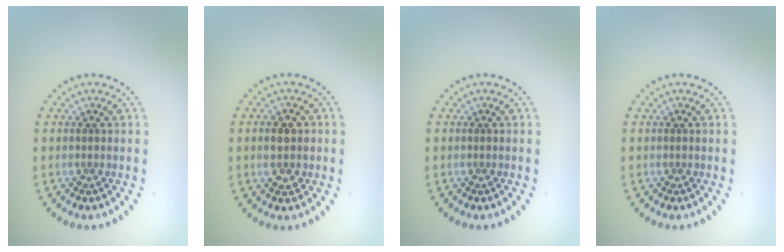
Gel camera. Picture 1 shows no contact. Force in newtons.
{"total": 2.9, "press": 2.9, "slide": 0.2}
{"total": 0.0}
{"total": 0.0}